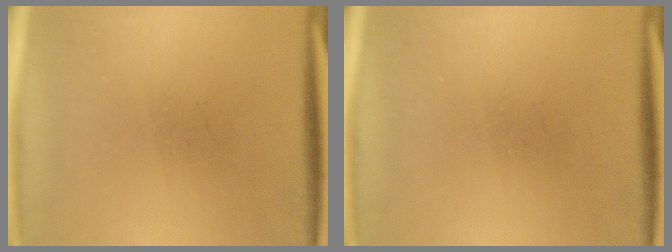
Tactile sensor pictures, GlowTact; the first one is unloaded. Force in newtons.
{"total": 0.0}